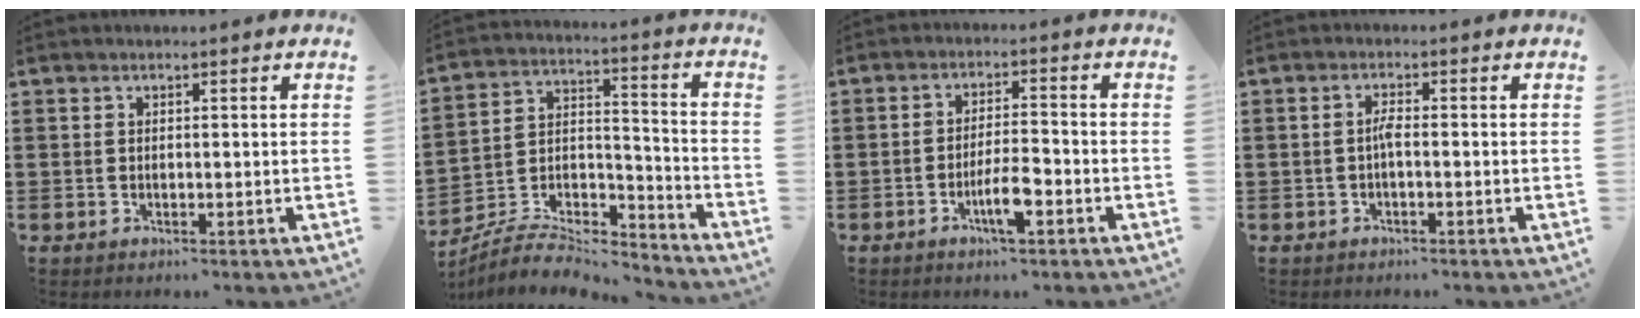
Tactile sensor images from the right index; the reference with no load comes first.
{"total": 7.2, "force": [-6.7, 1.6, 2.1], "torque": [-0.037, 0.007, -0.131]}
{"total": 5.3, "force": [-2.4, 1.1, 4.5], "torque": [-0.088, -0.001, -0.047]}
{"total": 1.8, "force": [-0.5, 0.2, 1.7], "torque": [-0.043, -0.001, -0.012]}